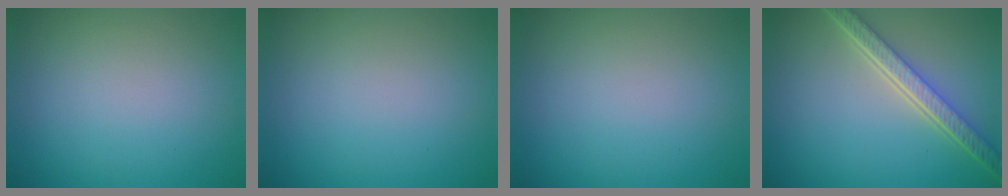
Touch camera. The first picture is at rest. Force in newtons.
{"total": 0.0}
{"total": 0.0}
{"total": 5.5, "press": 4.0, "slide": 3.8}